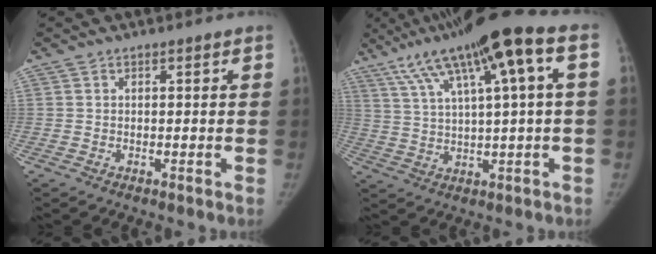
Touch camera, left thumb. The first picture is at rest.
{"total": 17.2, "force": [7.1, 2.6, 15.4], "torque": [-0.267, 0.023, 0.121]}